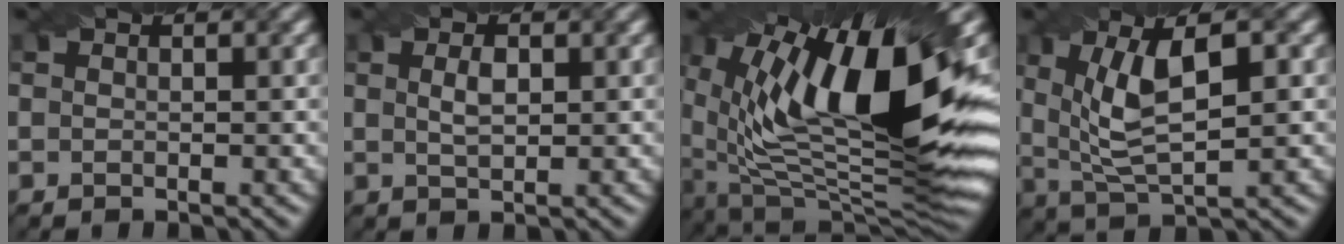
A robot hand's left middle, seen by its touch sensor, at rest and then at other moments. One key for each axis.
{"total": 1.9, "fx": 0.5, "fy": 0.9, "fz": 1.6, "tx": -0.034, "ty": 0.000, "tz": 0.013}
{"total": 15.3, "fx": 4.5, "fy": 5.4, "fz": 13.6, "tx": -0.231, "ty": -0.002, "tz": 0.069}
{"total": 7.0, "fx": 1.4, "fy": 2.5, "fz": 6.4, "tx": -0.130, "ty": 0.000, "tz": 0.027}